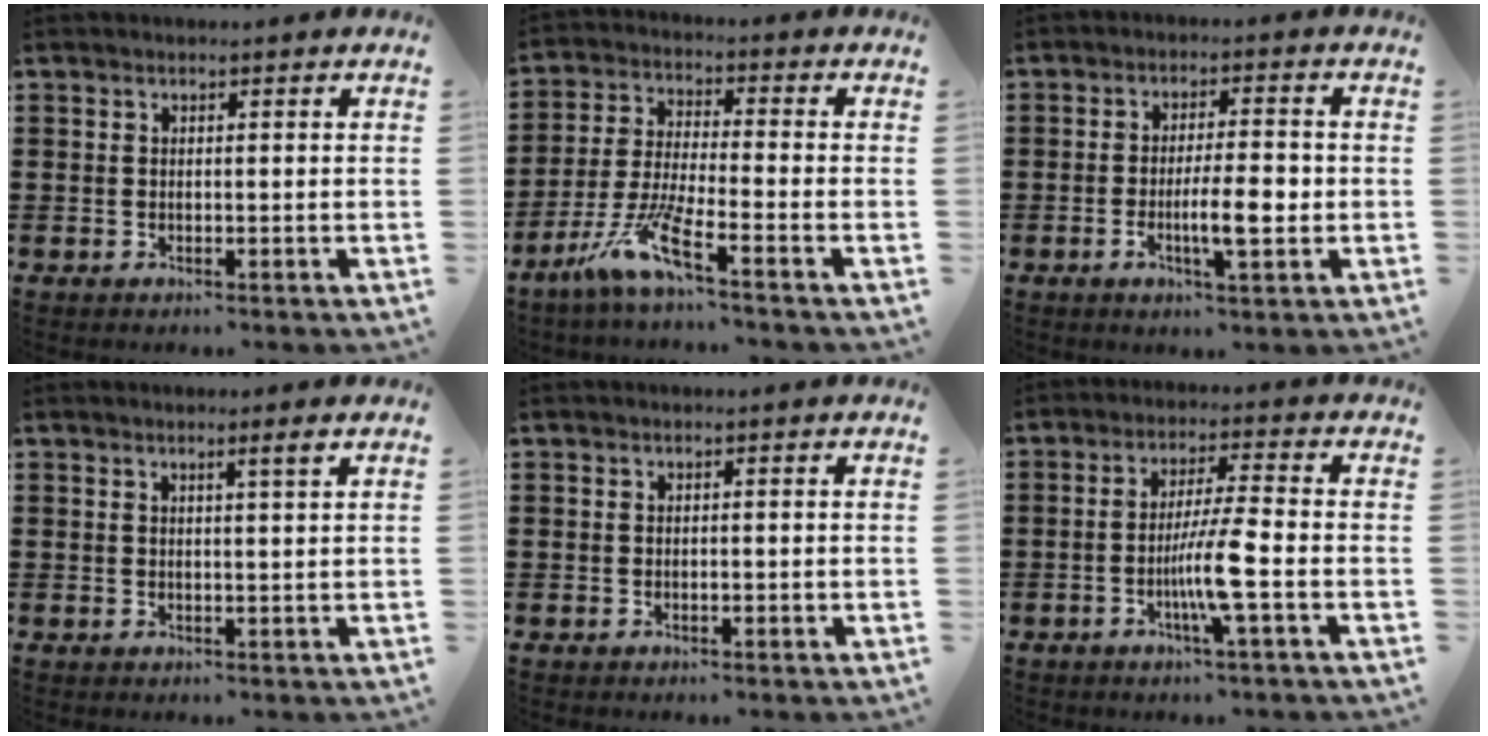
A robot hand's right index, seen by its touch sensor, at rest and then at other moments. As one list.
[{"total": 8.6, "force": [-5.8, 0.3, 6.3], "torque": [-0.159, -0.024, -0.119]}, {"total": 7.0, "force": [-1.4, 1.7, 6.6], "torque": [-0.104, 0.001, -0.025]}, {"total": 1.9, "force": [1.1, -0.2, 1.5], "torque": [-0.029, -0.003, 0.018]}, {"total": 0.8, "force": [-0.2, 0.2, 0.8], "torque": [-0.016, -0.005, -0.002]}, {"total": 7.4, "force": [-2.4, -0.1, 7.0], "torque": [-0.137, -0.016, -0.049]}]